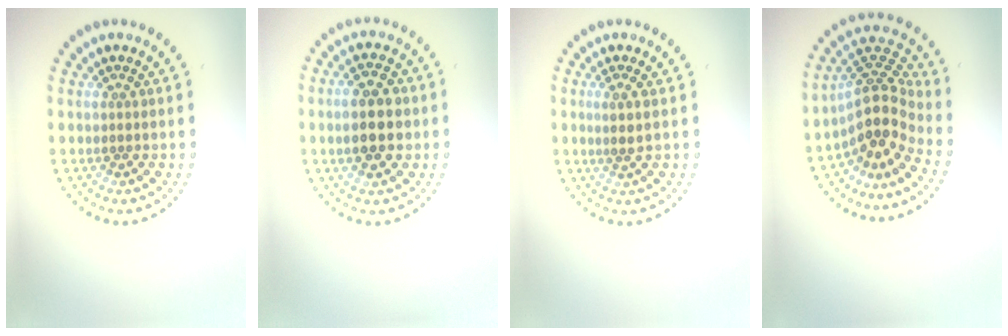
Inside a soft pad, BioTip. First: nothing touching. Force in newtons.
{"total": 4.6, "press": 4.6, "slide": 0.2}
{"total": 1.3, "press": 0.9, "slide": 0.9}
{"total": 4.7, "press": 3.4, "slide": 3.2}